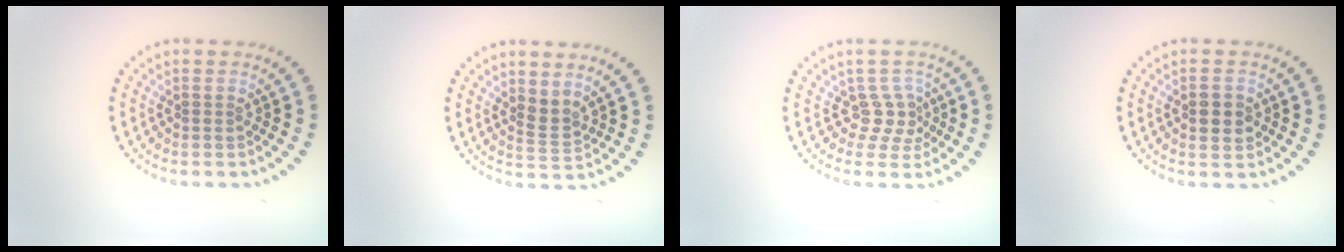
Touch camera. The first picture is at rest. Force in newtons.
{"total": 1.8, "press": 1.3, "slide": 1.3}
{"total": 2.2, "press": 1.4, "slide": 1.7}
{"total": 2.4, "press": 2.4, "slide": 0.2}